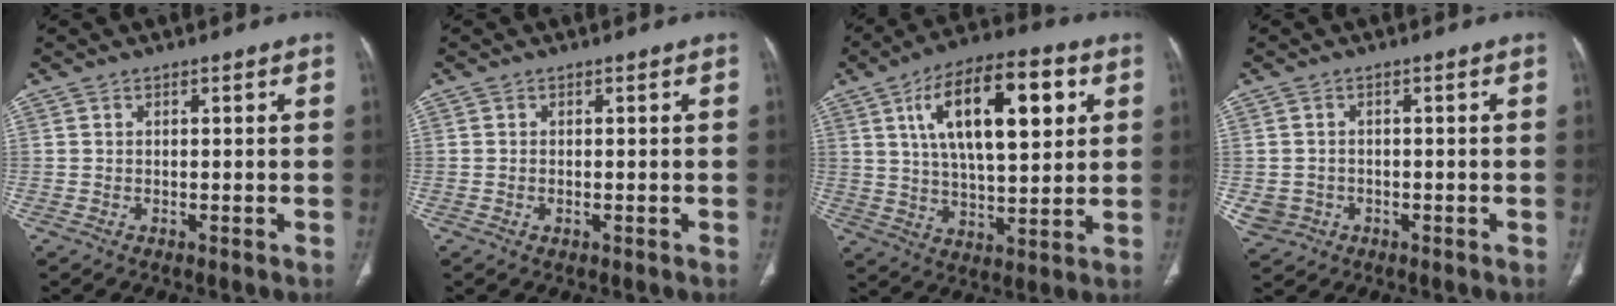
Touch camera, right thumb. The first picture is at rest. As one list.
[{"total": 0.8, "force": [-0.2, 0.5, 0.6], "torque": [-0.014, 0.003, -0.002]}, {"total": 19.8, "force": [6.6, 8.4, 16.6], "torque": [-0.251, -0.004, 0.107]}, {"total": 4.0, "force": [-1.1, 3.7, 1.1], "torque": [-0.021, 0.009, -0.012]}]